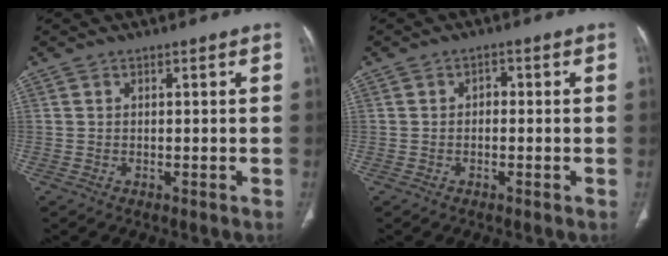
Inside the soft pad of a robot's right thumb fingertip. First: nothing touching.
{"total": 1.5, "force": [-0.4, 1.1, 0.9], "torque": [-0.005, 0.006, -0.011]}